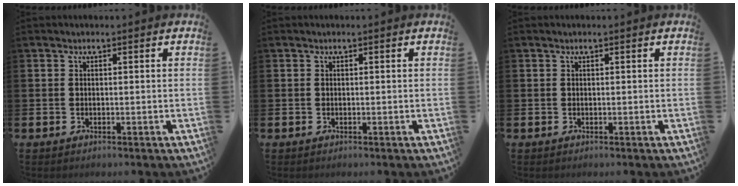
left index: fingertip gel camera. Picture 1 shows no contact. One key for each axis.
{"total": 0.0}
{"total": 0.0}